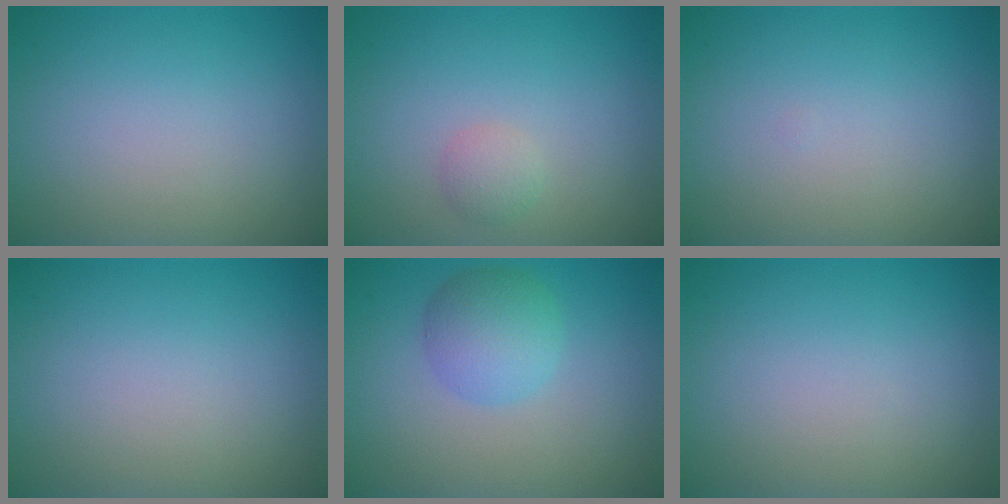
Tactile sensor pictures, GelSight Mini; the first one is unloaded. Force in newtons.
{"total": 1.3, "press": 1.3, "slide": 0.1}
{"total": 0.0}
{"total": 0.0}
{"total": 3.7, "press": 3.7, "slide": 0.1}
{"total": 0.0}